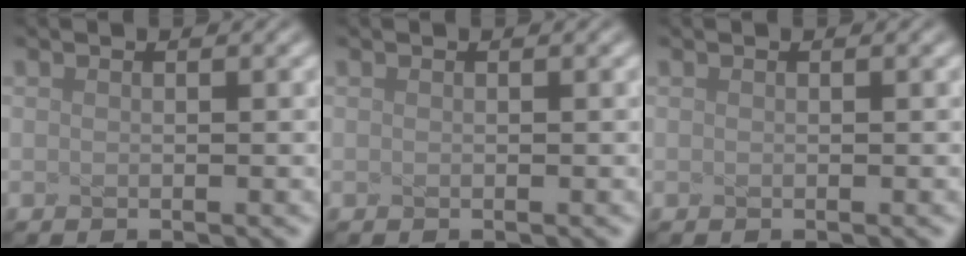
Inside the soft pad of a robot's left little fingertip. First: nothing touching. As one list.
[{"total": 0.0}, {"total": 0.0}]